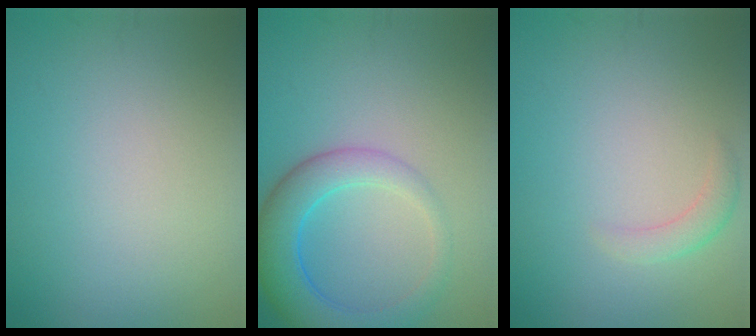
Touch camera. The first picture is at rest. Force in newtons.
{"total": 5.4, "press": 5.4, "slide": 0.3}
{"total": 1.5, "press": 1.5, "slide": 0.1}